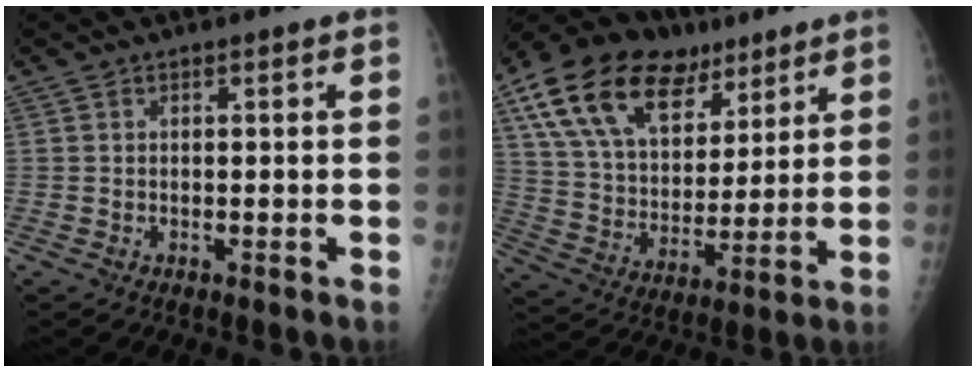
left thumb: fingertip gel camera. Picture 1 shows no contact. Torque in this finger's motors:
{"motor_torque": [1.89, 1.90, 1.44, -1.33, 0.30]}